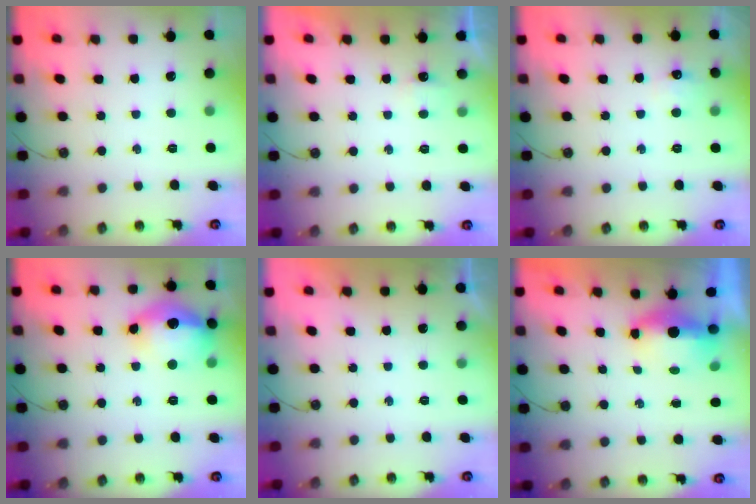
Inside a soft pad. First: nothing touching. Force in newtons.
{"total": 2.8, "press": 2.8, "slide": 0.4}
{"total": 5.2, "press": 5.2, "slide": 0.7}
{"total": 16.0, "press": 15.9, "slide": 1.7}
{"total": 0.0}
{"total": 9.1, "press": 6.1, "slide": 6.7}